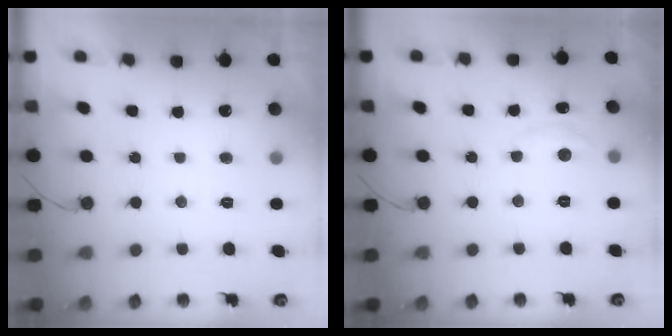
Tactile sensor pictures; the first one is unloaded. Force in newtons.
{"total": 3.1, "press": 3.0, "slide": 0.4}